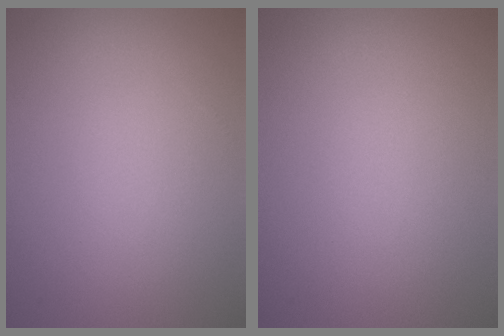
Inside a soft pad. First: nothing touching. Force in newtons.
{"total": 0.0}